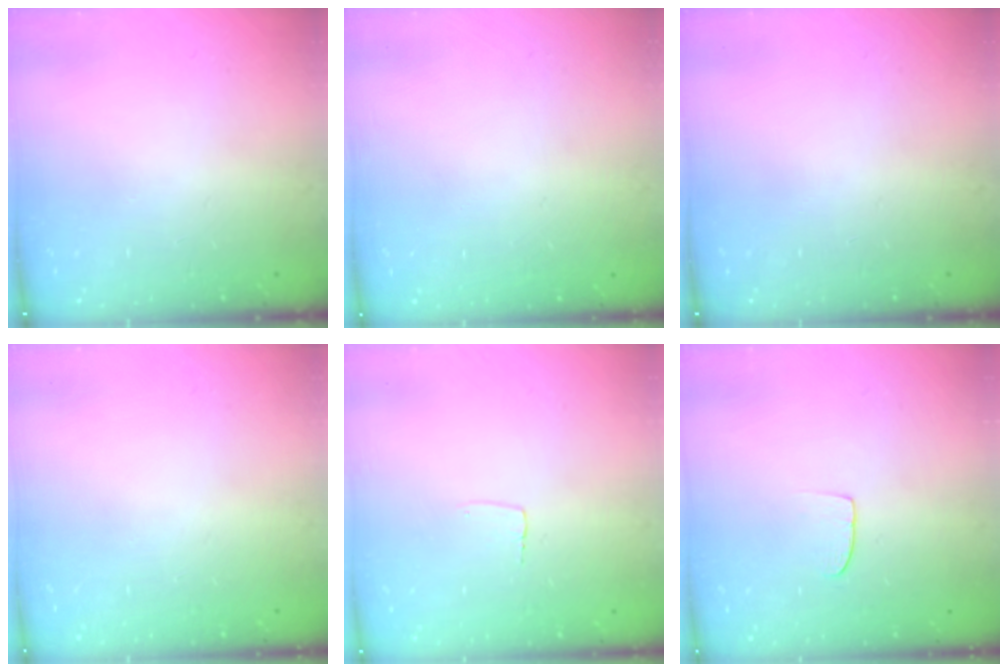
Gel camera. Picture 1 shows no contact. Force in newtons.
{"total": 0.0}
{"total": 0.0}
{"total": 0.0}
{"total": 2.6, "press": 2.6, "slide": 0.1}
{"total": 5.6, "press": 5.5, "slide": 0.5}